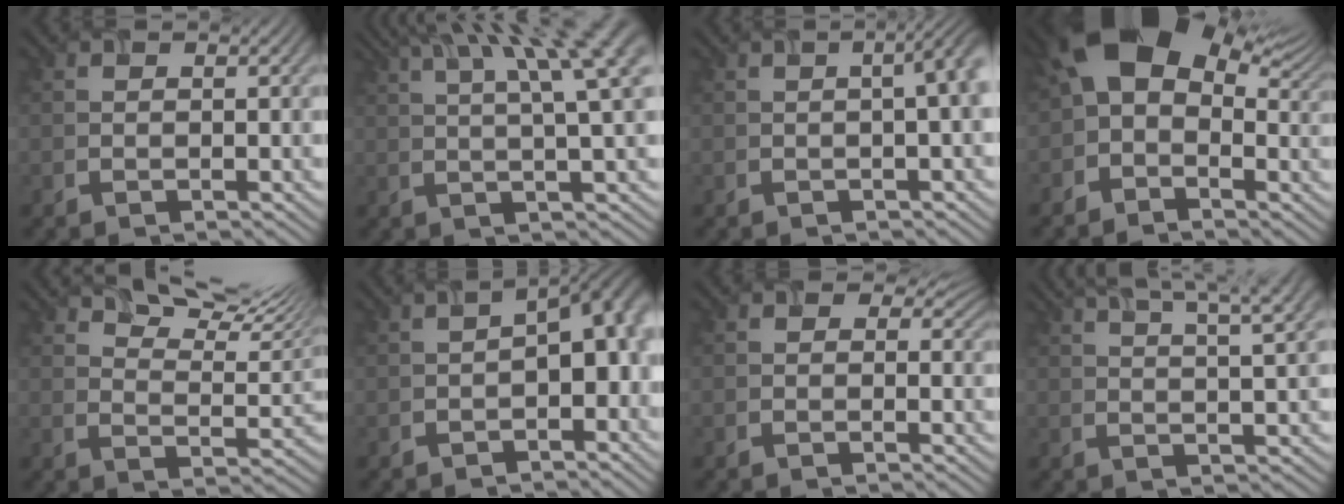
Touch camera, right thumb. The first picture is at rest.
{"total": 14.9, "force": [7.6, 3.4, 12.3], "torque": [-0.183, 0.033, 0.108]}
{"total": 4.3, "force": [0.5, 1.4, 4.1], "torque": [-0.044, 0.018, 0.002]}
{"total": 12.6, "force": [3.5, 8.0, 9.1], "torque": [-0.168, 0.010, 0.054]}
{"total": 9.9, "force": [7.8, 2.5, 5.4], "torque": [-0.099, -0.001, 0.121]}
{"total": 6.4, "force": [-1.1, 3.5, 5.2], "torque": [-0.067, 0.001, -0.016]}
{"total": 2.6, "force": [1.2, 1.9, 1.3], "torque": [-0.026, -0.010, 0.003]}
{"total": 8.6, "force": [5.9, 1.7, 6.0], "torque": [-0.091, 0.013, 0.071]}